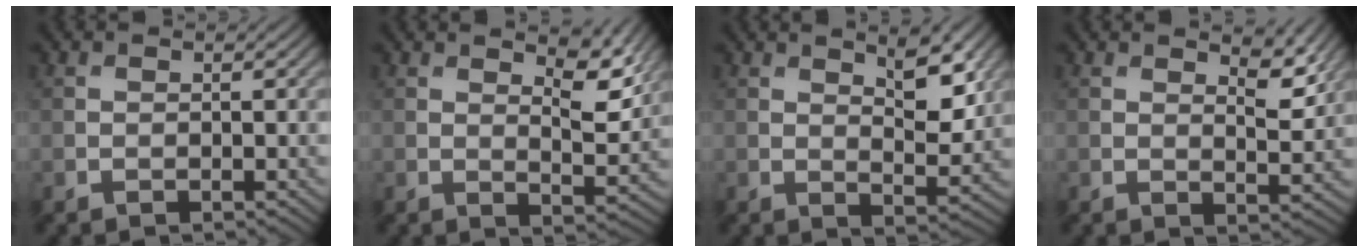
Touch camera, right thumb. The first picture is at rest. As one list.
[{"total": 6.1, "force": [3.7, 1.8, 4.4], "torque": [-0.079, -0.006, 0.061]}, {"total": 5.5, "force": [3.0, 2.0, 4.2], "torque": [-0.067, -0.013, 0.050]}, {"total": 4.0, "force": [2.7, 1.2, 2.7], "torque": [-0.053, -0.009, 0.044]}]